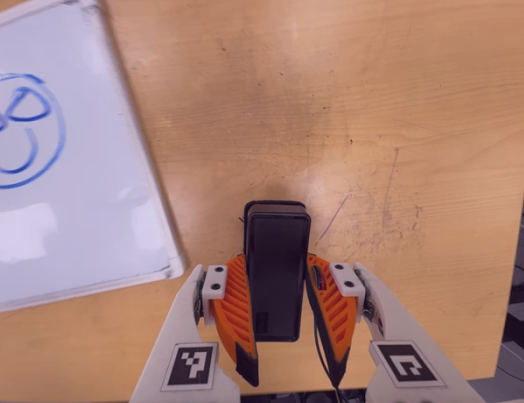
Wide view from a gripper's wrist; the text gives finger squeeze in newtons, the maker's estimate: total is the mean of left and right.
{"total": 5.2, "left": 3.2, "right": 7.2}